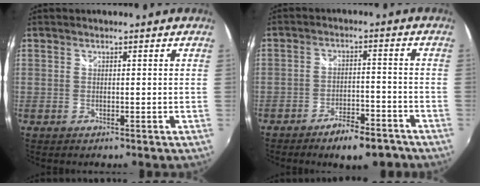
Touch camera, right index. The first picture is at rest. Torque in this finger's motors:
{"motor_torque": [0.60, -0.39, 0.31, 0.02]}